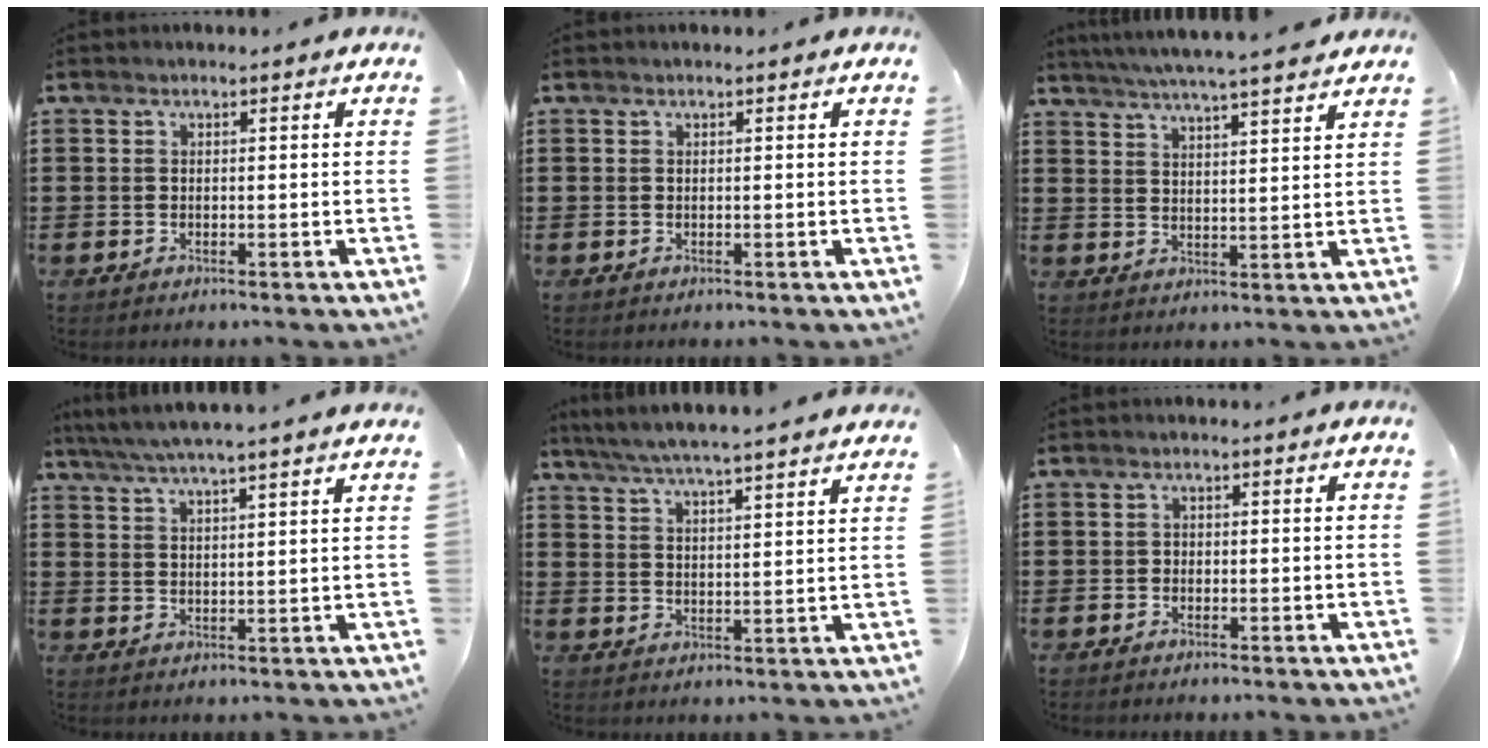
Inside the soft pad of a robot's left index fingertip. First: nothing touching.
{"total": 0.0}
{"total": 5.2, "force": [4.9, -0.5, 1.9], "torque": [-0.054, -0.022, 0.085]}
{"total": 4.6, "force": [4.2, -0.6, 1.8], "torque": [-0.049, -0.019, 0.073]}
{"total": 5.3, "force": [4.9, -0.7, 1.7], "torque": [-0.052, -0.031, 0.084]}
{"total": 0.8, "force": [-0.2, 0.7, 0.3], "torque": [-0.009, 0.002, -0.006]}